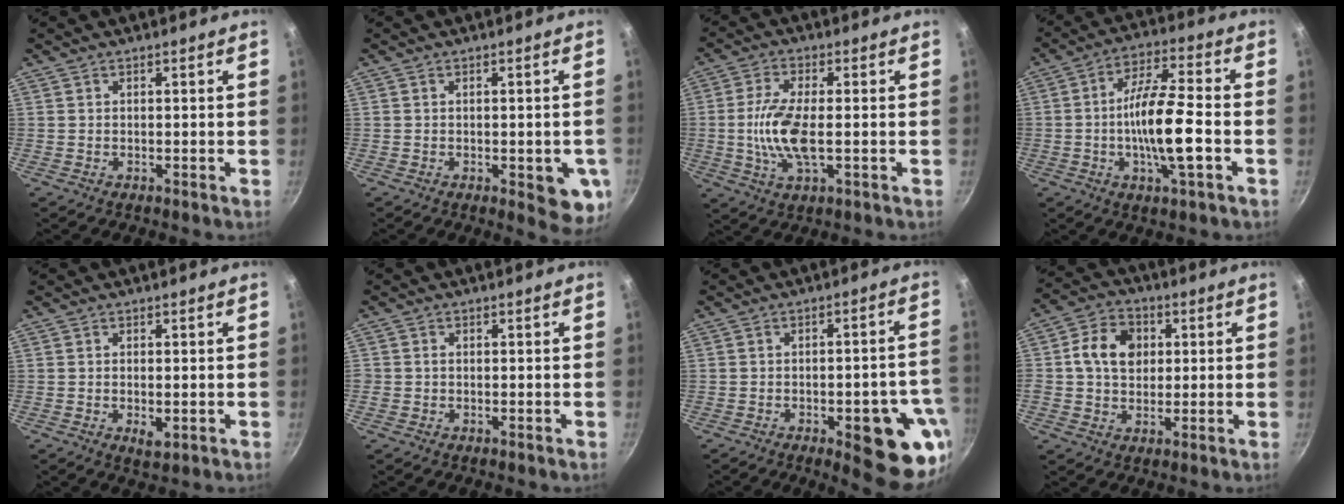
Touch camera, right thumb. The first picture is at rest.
{"total": 8.0, "force": [-1.9, 3.2, 7.1], "torque": [-0.055, 0.001, -0.020]}
{"total": 9.7, "force": [-0.8, 3.7, 8.9], "torque": [-0.184, -0.001, -0.023]}
{"total": 13.0, "force": [-2.8, 3.4, 12.3], "torque": [-0.220, 0.026, -0.058]}
{"total": 3.0, "force": [-0.6, 1.4, 2.5], "torque": [-0.042, -0.009, -0.007]}
{"total": 1.0, "force": [-0.2, 0.9, 0.2], "torque": [-0.002, -0.001, -0.006]}
{"total": 15.6, "force": [-6.0, 5.7, 13.2], "torque": [-0.112, 0.023, -0.071]}
{"total": 9.5, "force": [1.6, 7.6, 5.5], "torque": [-0.071, 0.006, 0.013]}